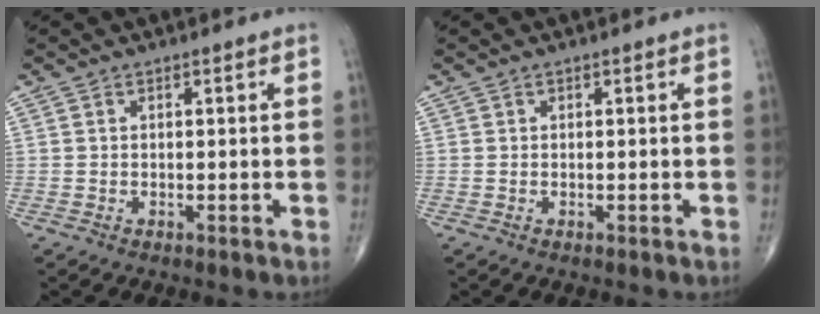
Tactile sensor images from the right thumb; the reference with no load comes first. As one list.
[{"total": 0.0}]